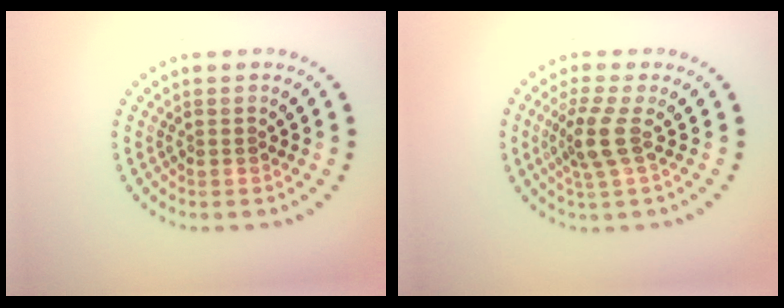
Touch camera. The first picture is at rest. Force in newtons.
{"total": 2.7, "press": 2.0, "slide": 1.7}